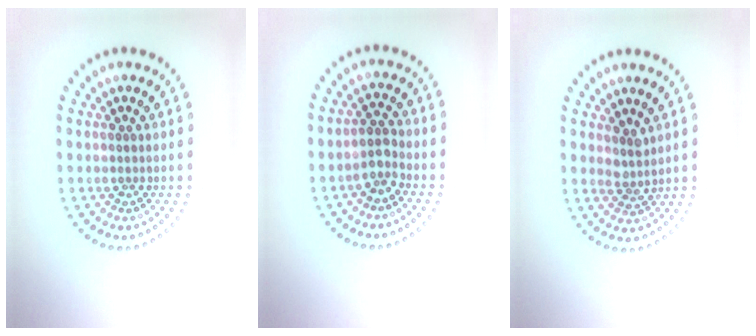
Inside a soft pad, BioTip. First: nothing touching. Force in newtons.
{"total": 2.0, "press": 1.8, "slide": 1.0}
{"total": 1.8, "press": 1.4, "slide": 1.2}